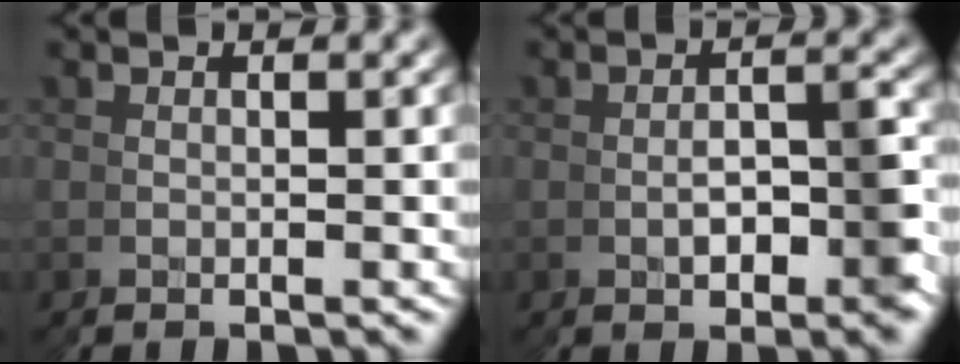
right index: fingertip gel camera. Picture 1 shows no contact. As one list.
[{"total": 4.1, "force": [-1.5, 1.7, 3.5], "torque": [-0.047, 0.003, -0.019]}]